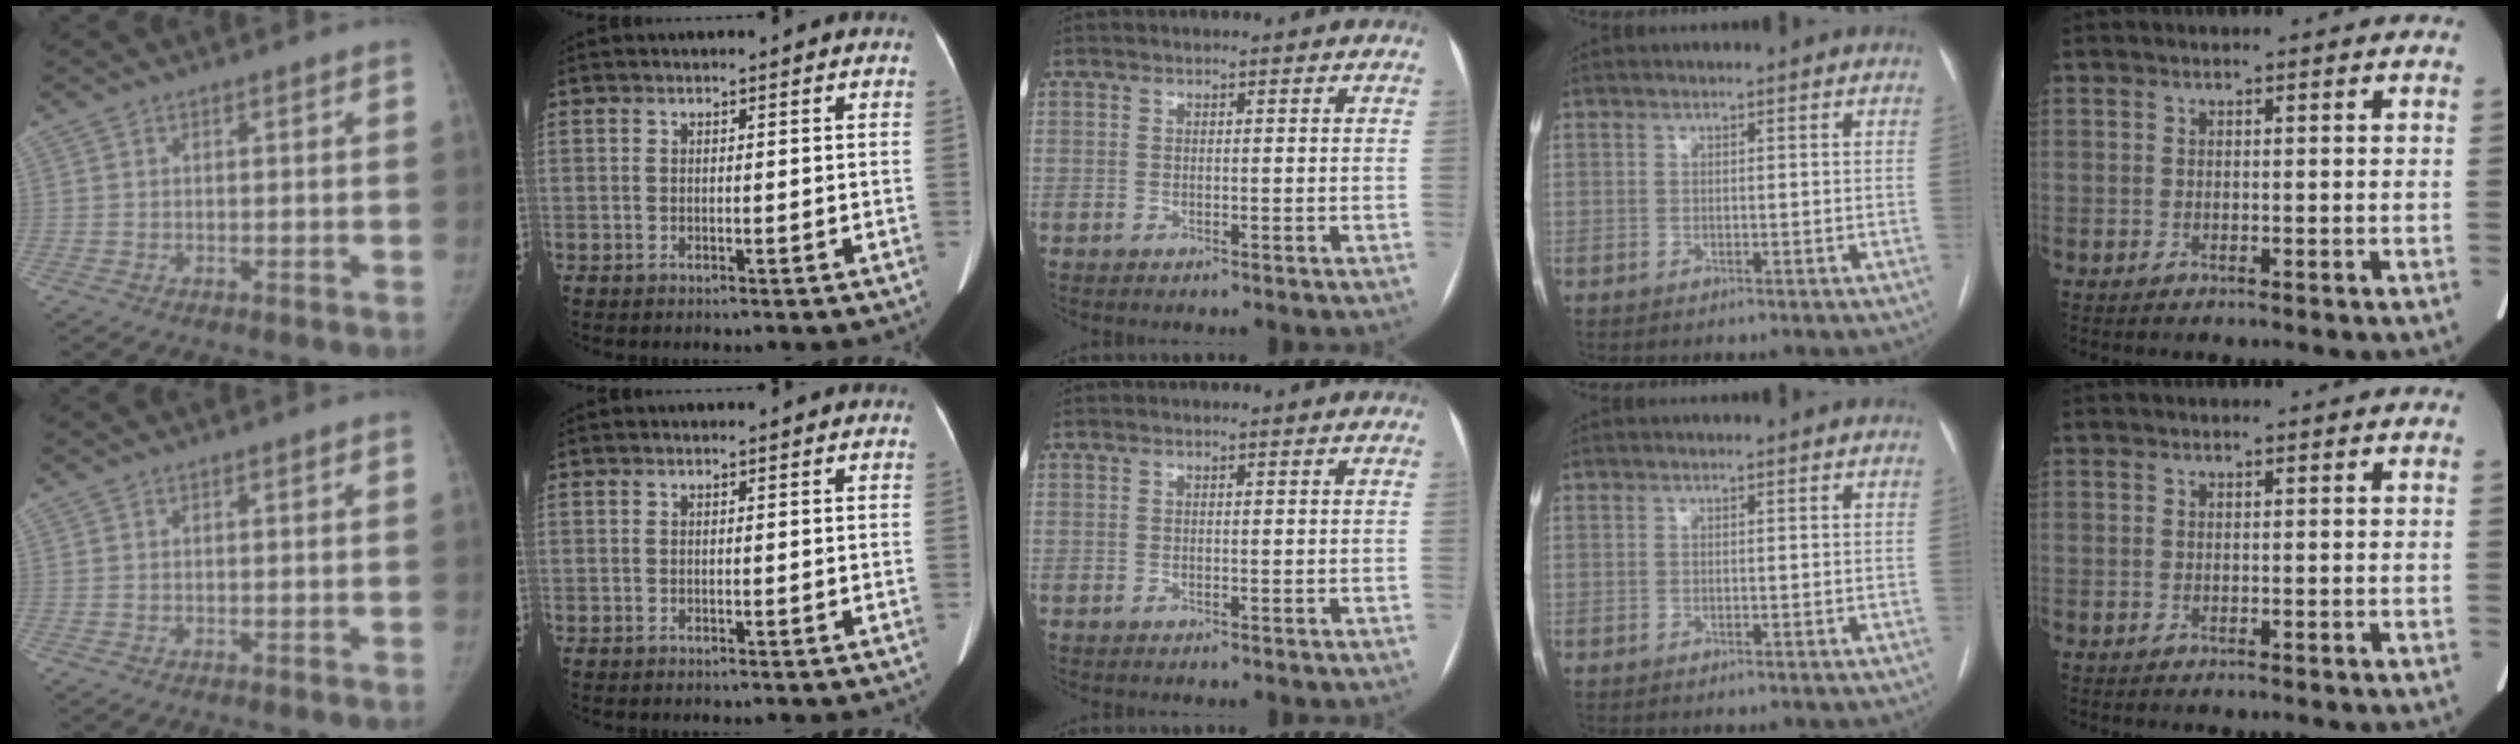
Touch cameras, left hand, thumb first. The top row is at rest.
{}